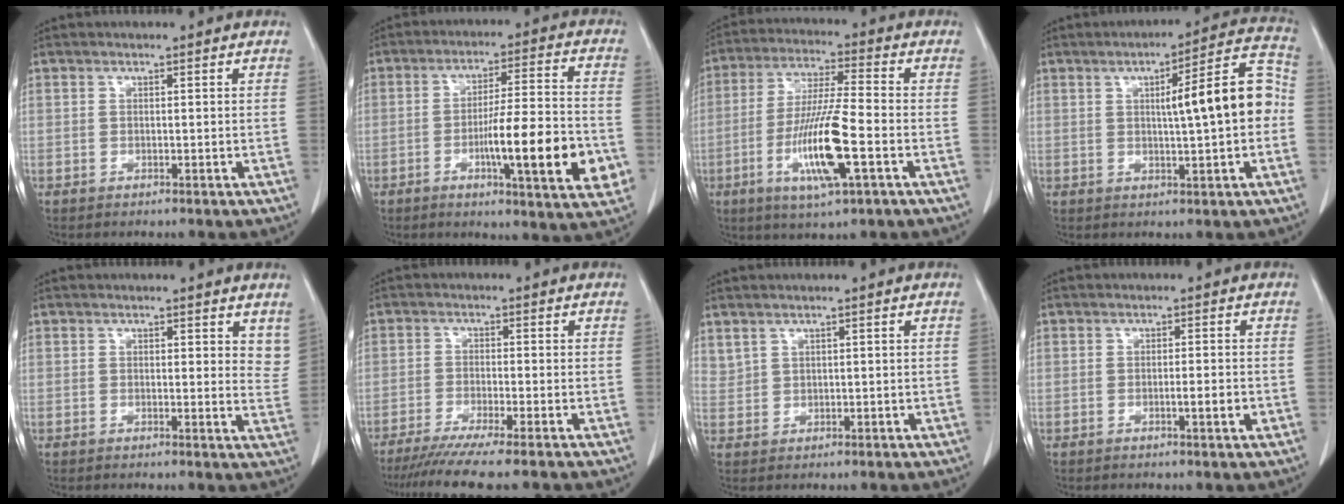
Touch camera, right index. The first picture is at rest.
{"total": 16.1, "force": [-4.5, 1.4, 15.3], "torque": [-0.215, -0.005, -0.066]}
{"total": 13.1, "force": [-4.1, 0.9, 12.4], "torque": [-0.244, -0.015, -0.076]}
{"total": 11.4, "force": [0.5, 1.4, 11.3], "torque": [-0.147, 0.031, 0.004]}
{"total": 4.1, "force": [3.3, 1.7, 1.9], "torque": [-0.005, -0.017, 0.024]}
{"total": 9.3, "force": [-7.6, -1.0, 5.2], "torque": [-0.068, -0.027, -0.120]}
{"total": 1.8, "force": [1.5, 0.9, 0.5], "torque": [-0.010, 0.007, 0.036]}
{"total": 2.5, "force": [-0.7, 0.1, 2.3], "torque": [-0.037, -0.003, -0.012]}